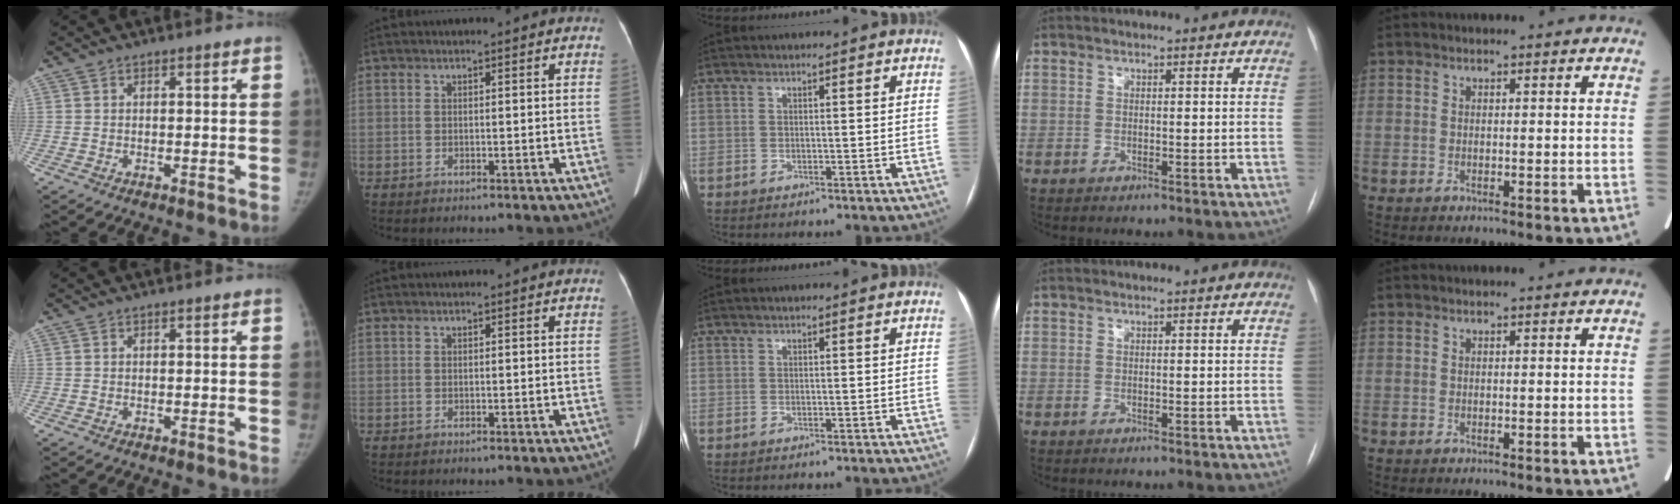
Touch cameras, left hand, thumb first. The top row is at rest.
{}